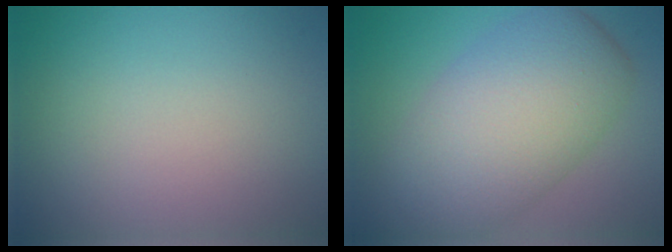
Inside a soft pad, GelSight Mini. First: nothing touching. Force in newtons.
{"total": 9.6, "press": 9.6, "slide": 0.3}